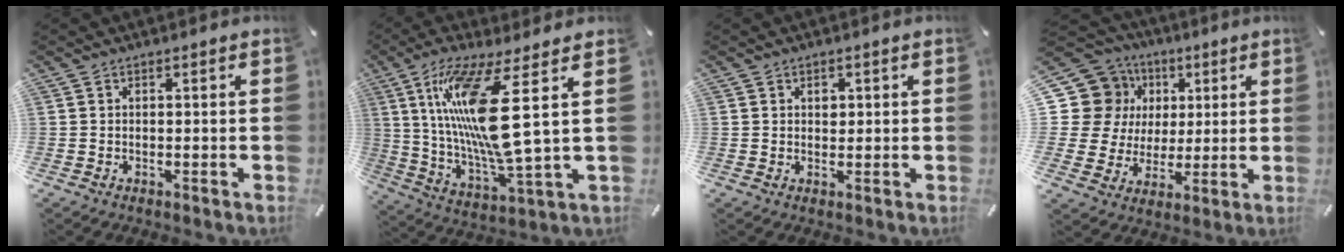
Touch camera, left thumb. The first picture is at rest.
{"total": 20.0, "force": [6.0, 4.0, 18.6], "torque": [-0.398, -0.039, 0.078]}
{"total": 1.6, "force": [0.5, 1.4, 0.7], "torque": [0.001, -0.002, 0.004]}
{"total": 16.8, "force": [5.0, 15.0, 5.7], "torque": [-0.120, -0.029, 0.107]}